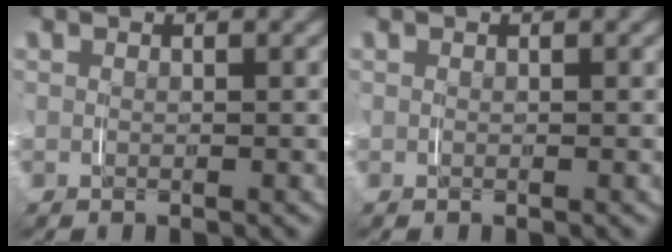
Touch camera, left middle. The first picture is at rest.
{"total": 0.0}